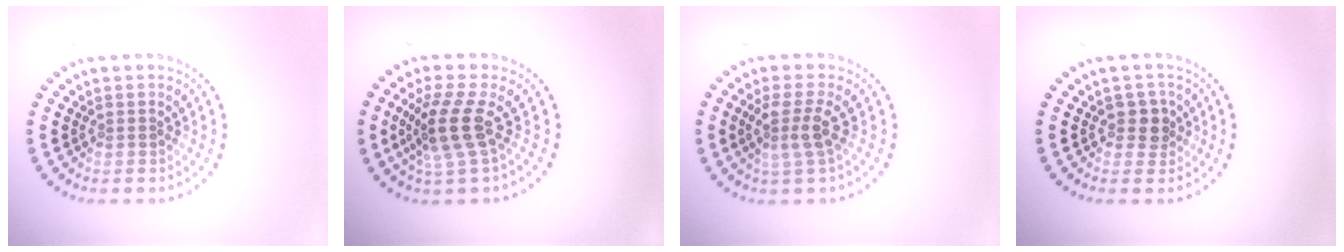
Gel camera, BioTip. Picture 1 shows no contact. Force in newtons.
{"total": 3.8, "press": 2.9, "slide": 2.5}
{"total": 2.7, "press": 2.2, "slide": 1.5}
{"total": 1.9, "press": 1.6, "slide": 1.0}